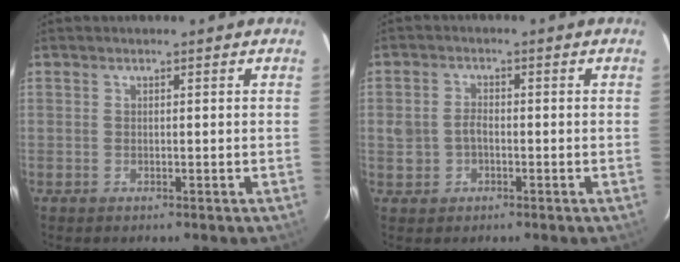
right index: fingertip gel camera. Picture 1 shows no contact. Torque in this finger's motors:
{"motor_torque": [0.08, -0.03, 0.06, 0.02]}